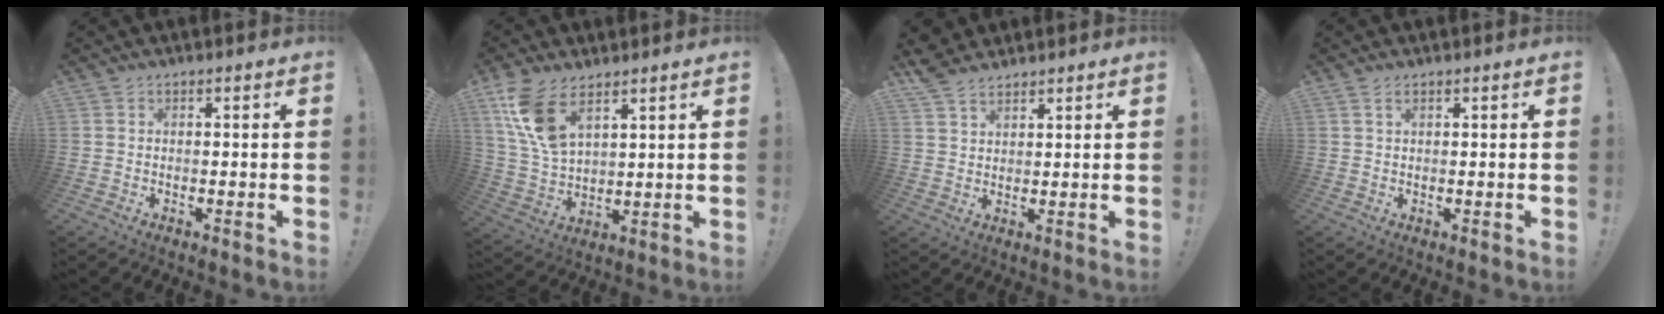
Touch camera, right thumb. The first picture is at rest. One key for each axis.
{"total": 13.0, "fx": 7.7, "fy": 6.7, "fz": 8.1, "tx": -0.166, "ty": -0.032, "tz": 0.147}
{"total": 5.8, "fx": 4.8, "fy": 2.5, "fz": 2.0, "tx": -0.035, "ty": -0.022, "tz": 0.093}
{"total": 1.6, "fx": 1.0, "fy": 0.5, "fz": 1.2, "tx": -0.020, "ty": -0.002, "tz": 0.017}